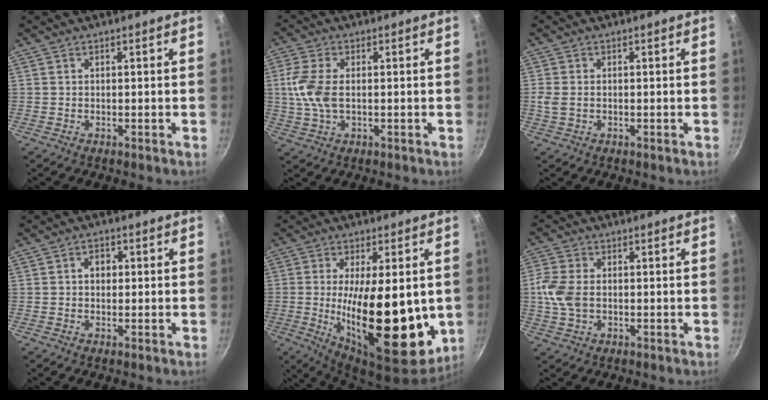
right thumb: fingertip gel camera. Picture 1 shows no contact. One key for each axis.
{"total": 7.8, "fx": 0.4, "fy": 4.3, "fz": 6.5, "tx": -0.139, "ty": 0.004, "tz": 0.004}
{"total": 2.5, "fx": -0.1, "fy": 1.9, "fz": 1.7, "tx": -0.036, "ty": 0.000, "tz": -0.001}
{"total": 2.8, "fx": 0.4, "fy": 2.2, "fz": 1.7, "tx": -0.012, "ty": 0.005, "tz": 0.004}
{"total": 22.8, "fx": -1.7, "fy": 9.1, "fz": 20.8, "tx": -0.308, "ty": -0.021, "tz": -0.016}
{"total": 7.0, "fx": -0.2, "fy": 4.8, "fz": 5.0, "tx": -0.108, "ty": 0.002, "tz": -0.008}